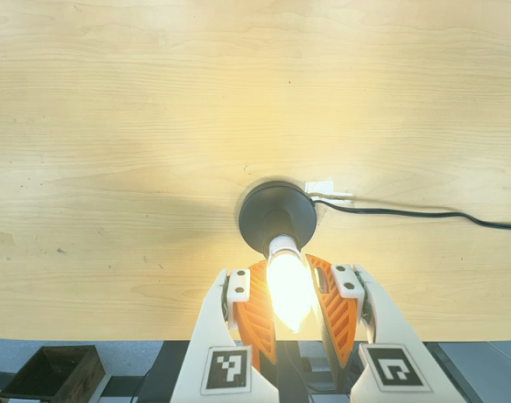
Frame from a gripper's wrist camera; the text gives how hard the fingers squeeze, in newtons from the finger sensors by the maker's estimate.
{"total": 13.8, "left": 12.9, "right": 14.6}